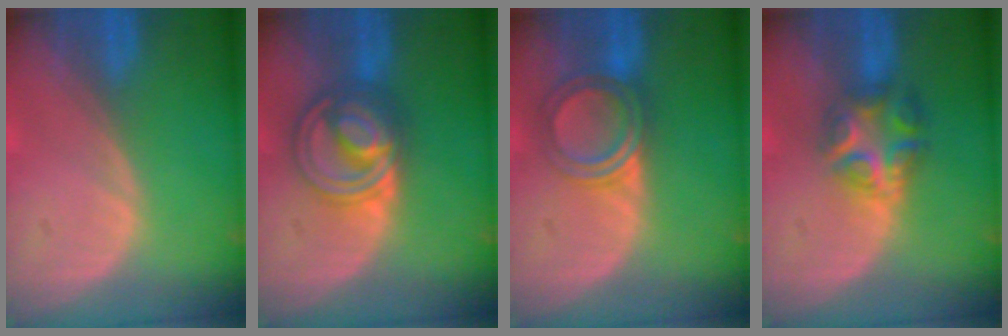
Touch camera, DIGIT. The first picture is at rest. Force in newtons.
{"total": 7.8, "press": 7.7, "slide": 0.5}
{"total": 5.3, "press": 5.2, "slide": 0.4}
{"total": 6.1, "press": 6.1, "slide": 0.9}